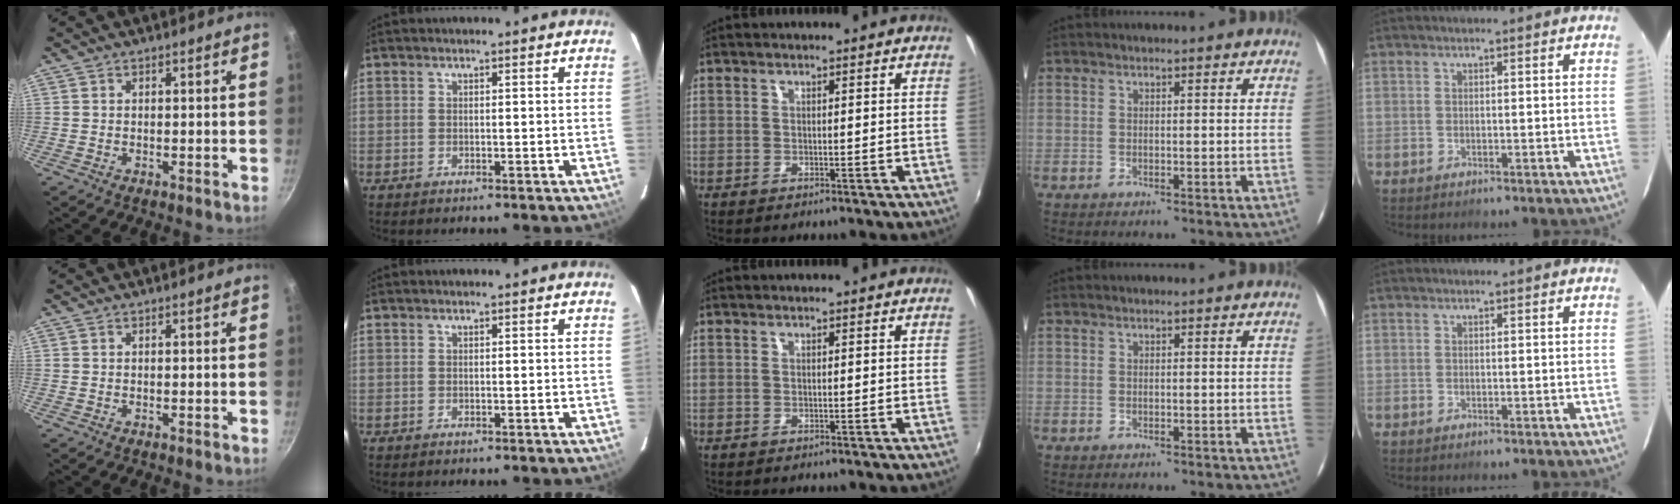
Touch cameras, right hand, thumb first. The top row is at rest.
{}